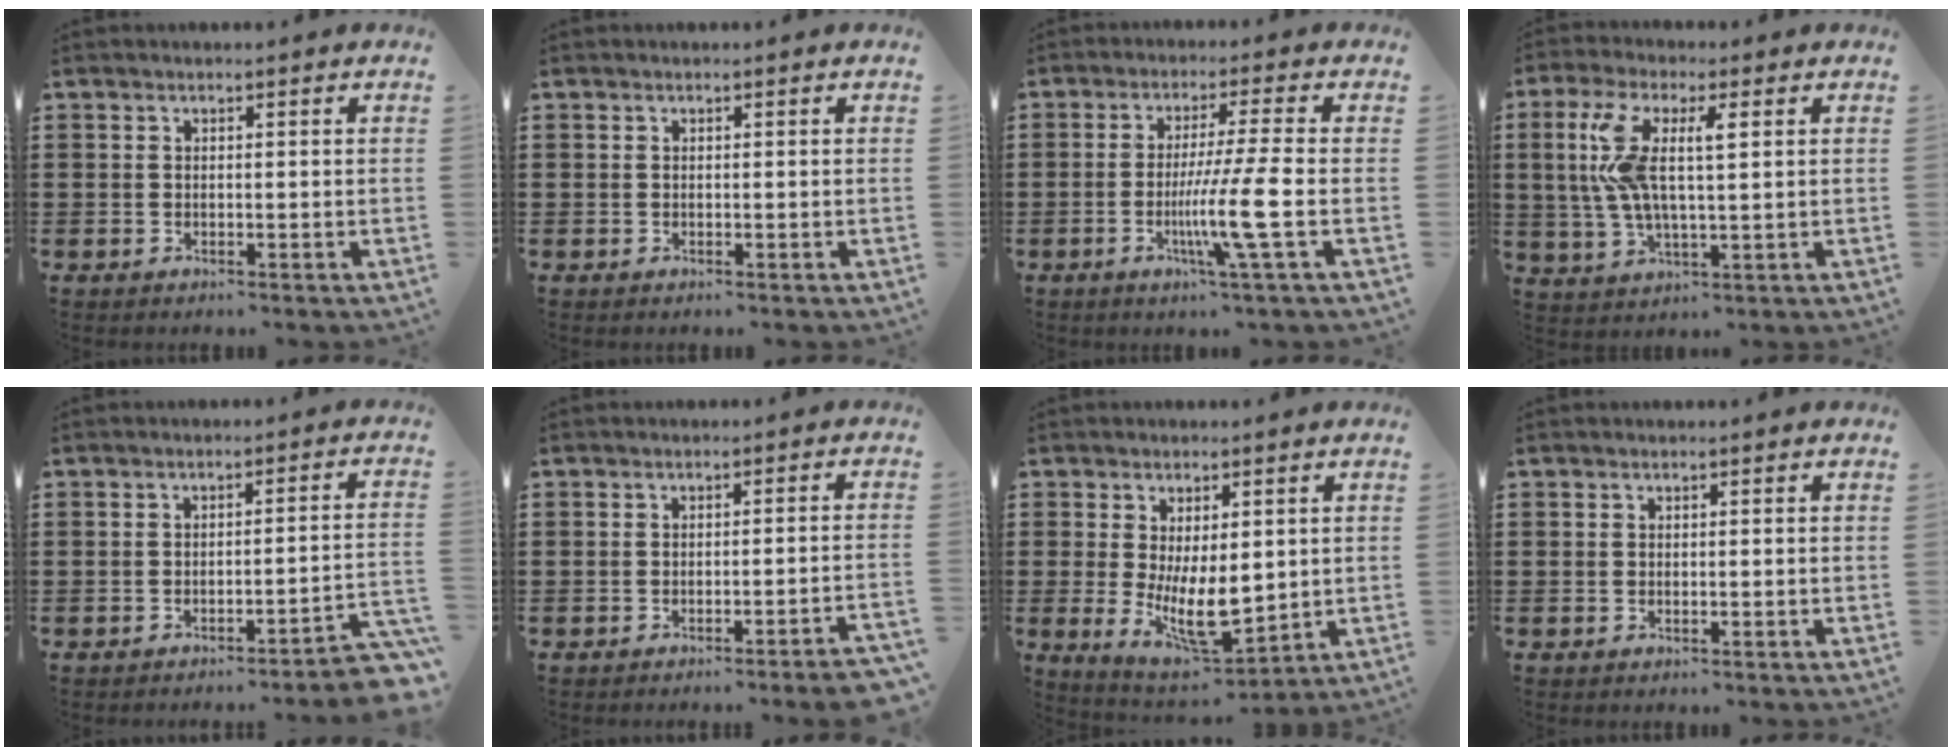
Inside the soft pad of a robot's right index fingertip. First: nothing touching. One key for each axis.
{"total": 0.0}
{"total": 9.6, "fx": -2.4, "fy": -0.8, "fz": 9.3, "tx": -0.178, "ty": -0.025, "tz": -0.050}
{"total": 9.3, "fx": 2.1, "fy": 3.0, "fz": 8.5, "tx": -0.192, "ty": 0.003, "tz": 0.028}
{"total": 3.3, "fx": -2.9, "fy": -0.3, "fz": 1.5, "tx": -0.027, "ty": -0.010, "tz": -0.060}
{"total": 2.6, "fx": -2.1, "fy": -0.4, "fz": 1.4, "tx": -0.023, "ty": -0.005, "tz": -0.041}
{"total": 8.7, "fx": -0.2, "fy": 3.8, "fz": 7.9, "tx": -0.141, "ty": -0.014, "tz": -0.001}
{"total": 0.0}